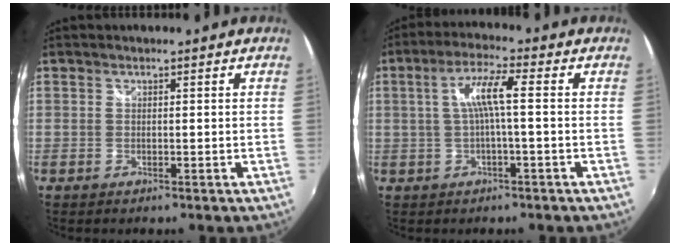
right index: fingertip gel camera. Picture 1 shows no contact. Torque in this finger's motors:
{"motor_torque": [0.51, 0.00, 0.42, 0.13]}